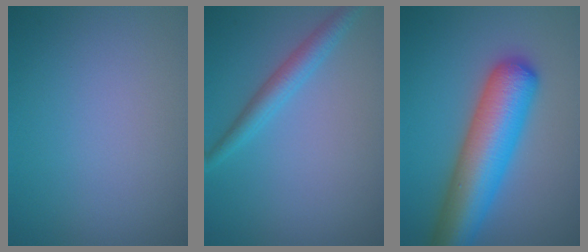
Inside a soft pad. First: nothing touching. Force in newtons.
{"total": 2.6, "press": 2.6, "slide": 0.1}
{"total": 9.0, "press": 9.0, "slide": 0.3}